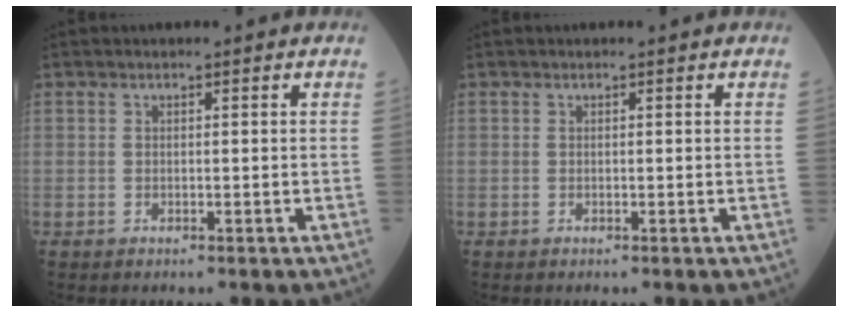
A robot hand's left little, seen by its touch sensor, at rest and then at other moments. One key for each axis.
{"total": 0.0}